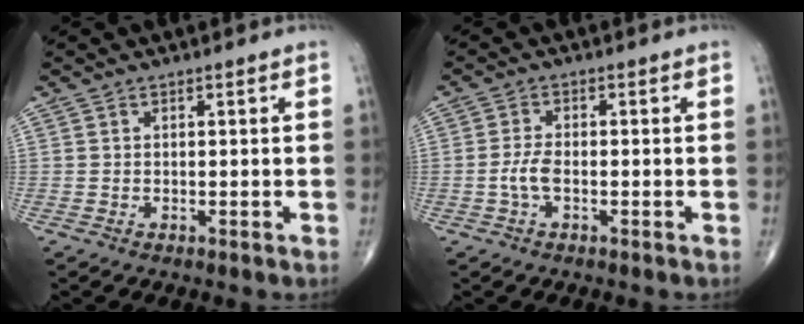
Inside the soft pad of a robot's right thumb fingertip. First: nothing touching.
{"total": 3.0, "force": [-1.0, 1.2, 2.6], "torque": [-0.062, 0.007, -0.021]}